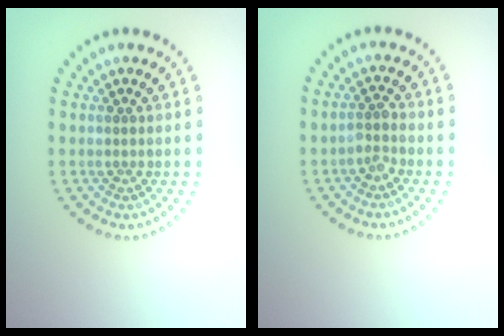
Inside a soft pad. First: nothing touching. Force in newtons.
{"total": 1.3, "press": 1.1, "slide": 0.7}